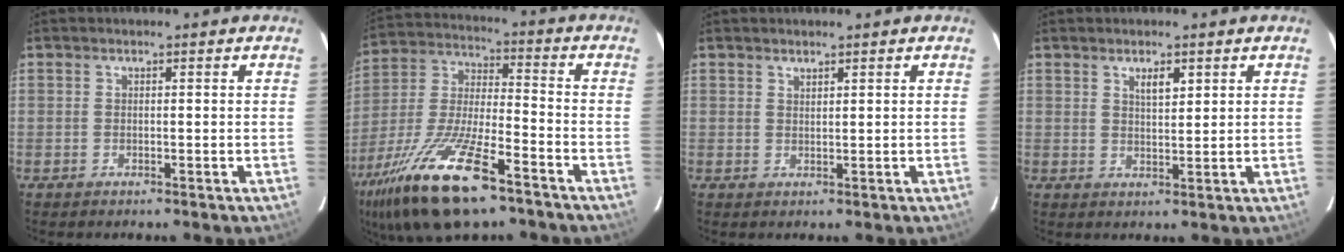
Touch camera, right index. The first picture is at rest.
{"total": 22.1, "force": [-13.7, 6.8, 16.0], "torque": [-0.329, -0.037, -0.253]}
{"total": 1.0, "force": [0.9, 0.3, 0.3], "torque": [-0.005, 0.001, 0.017]}
{"total": 3.0, "force": [1.6, 1.1, 2.3], "torque": [-0.035, 0.002, 0.029]}